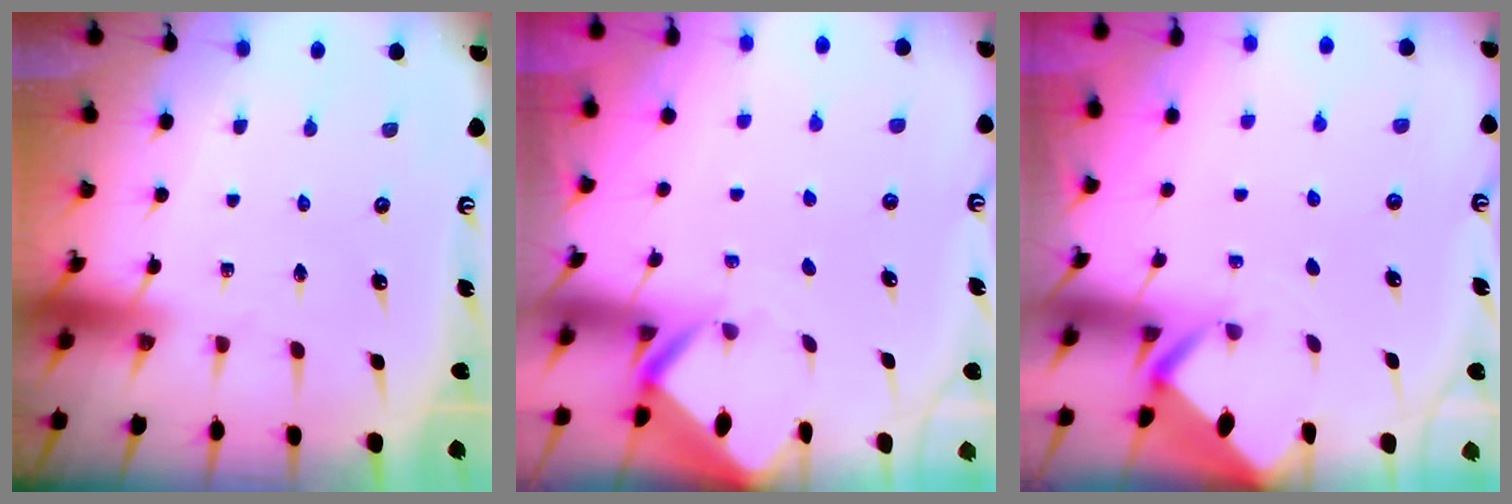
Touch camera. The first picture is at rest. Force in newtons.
{"total": 2.6, "press": 2.6, "slide": 0.2}
{"total": 2.2, "press": 2.2, "slide": 0.2}